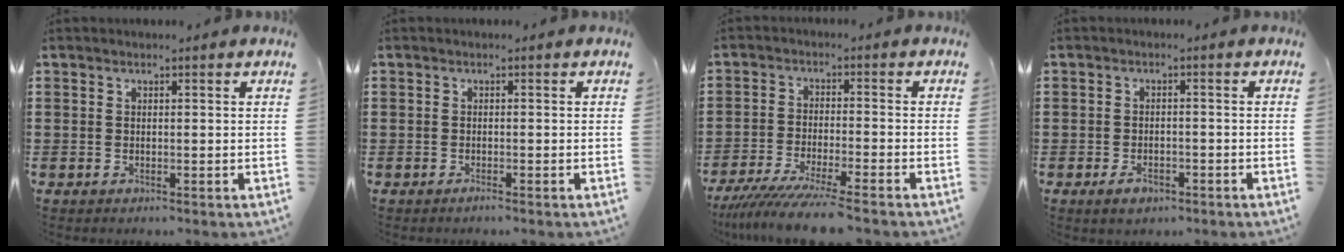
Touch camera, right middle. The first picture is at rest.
{"total": 0.8, "force": [-0.7, 0.0, 0.3], "torque": [-0.009, -0.005, -0.012]}
{"total": 6.9, "force": [-6.2, -0.5, 3.1], "torque": [-0.063, -0.019, -0.117]}
{"total": 2.5, "force": [-1.5, 1.3, 1.5], "torque": [-0.028, 0.000, -0.028]}